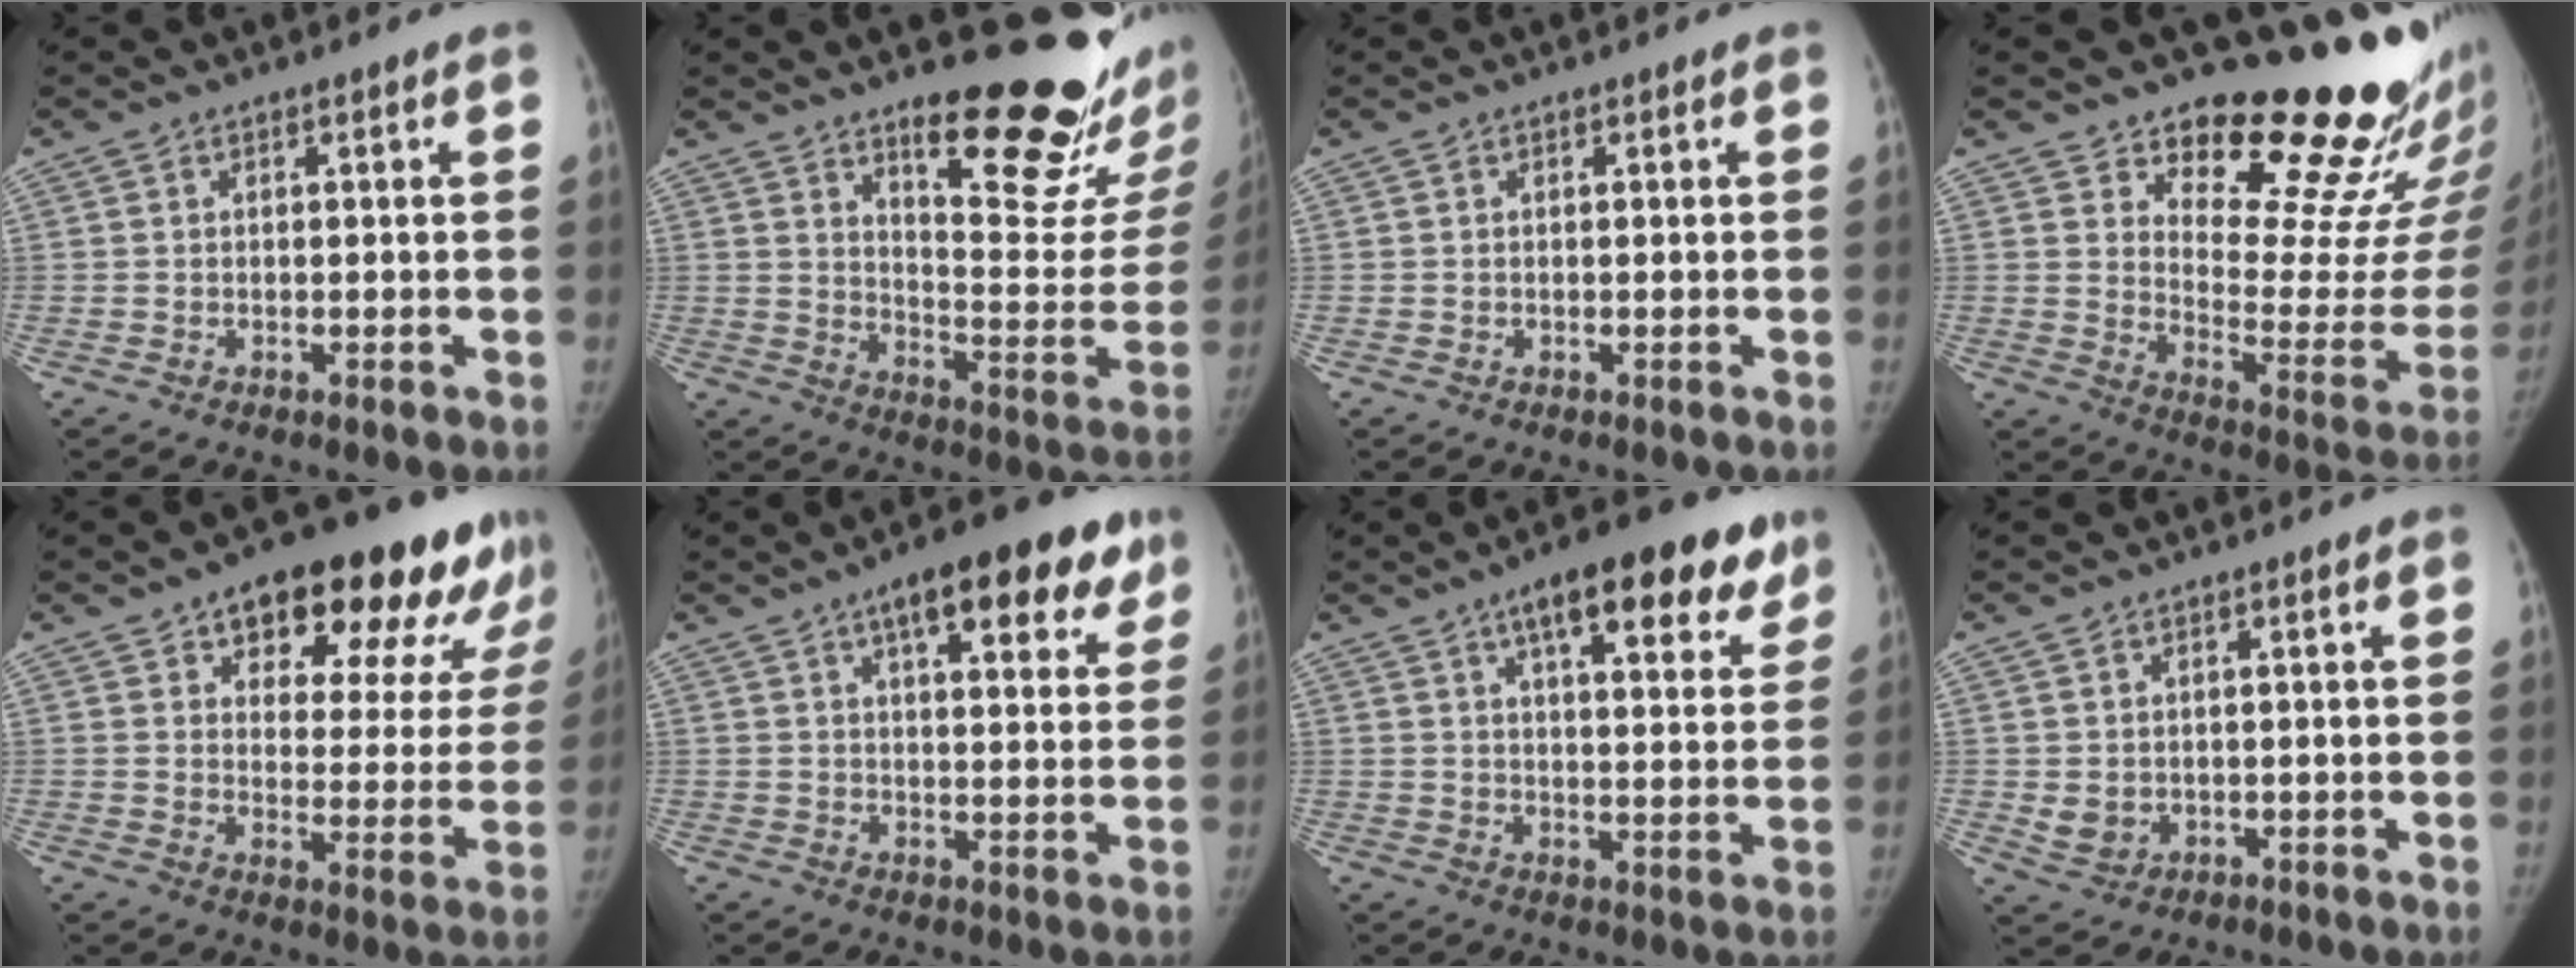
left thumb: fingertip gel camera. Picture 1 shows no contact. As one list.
[{"total": 22.4, "force": [15.9, 5.9, 14.7], "torque": [-0.163, -0.134, 0.224]}, {"total": 0.0}, {"total": 21.9, "force": [18.5, 7.4, 9.1], "torque": [-0.062, -0.170, 0.244]}, {"total": 22.6, "force": [14.4, 10.0, 14.2], "torque": [-0.140, -0.039, 0.192]}, {"total": 16.0, "force": [8.9, 6.2, 11.8], "torque": [-0.121, -0.017, 0.118]}, {"total": 17.2, "force": [10.0, 6.2, 12.5], "torque": [-0.135, -0.025, 0.139]}, {"total": 3.4, "force": [0.0, 2.9, 1.7], "torque": [-0.023, -0.005, 0.013]}]